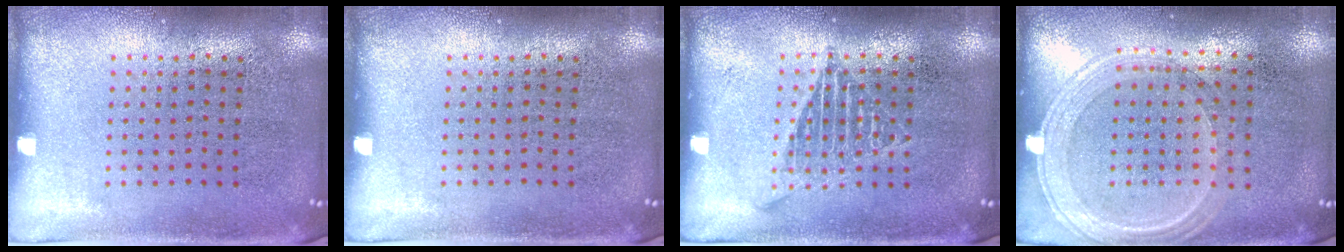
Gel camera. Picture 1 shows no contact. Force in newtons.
{"total": 0.0}
{"total": 1.7, "press": 1.7, "slide": 0.2}
{"total": 1.0, "press": 0.9, "slide": 0.3}